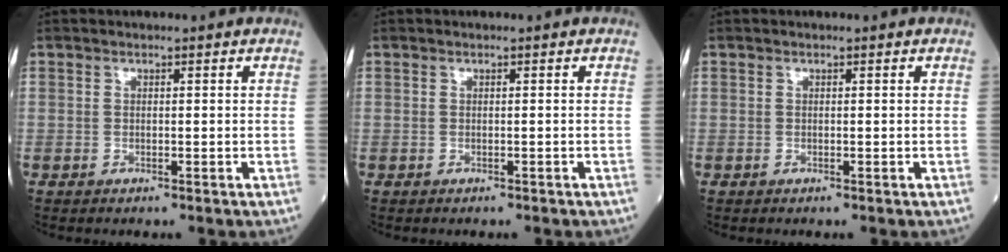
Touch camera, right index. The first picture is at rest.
{"total": 0.5, "force": [-0.2, 0.3, 0.3], "torque": [-0.016, 0.000, 0.000]}
{"total": 0.0}